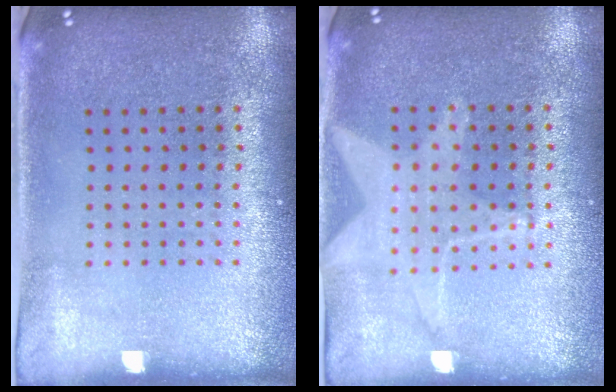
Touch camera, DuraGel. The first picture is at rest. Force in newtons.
{"total": 1.4, "press": 1.4, "slide": 0.3}